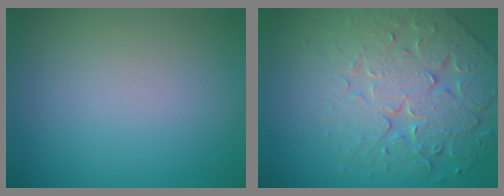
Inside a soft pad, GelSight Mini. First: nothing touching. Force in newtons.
{"total": 7.9, "press": 5.7, "slide": 5.4}